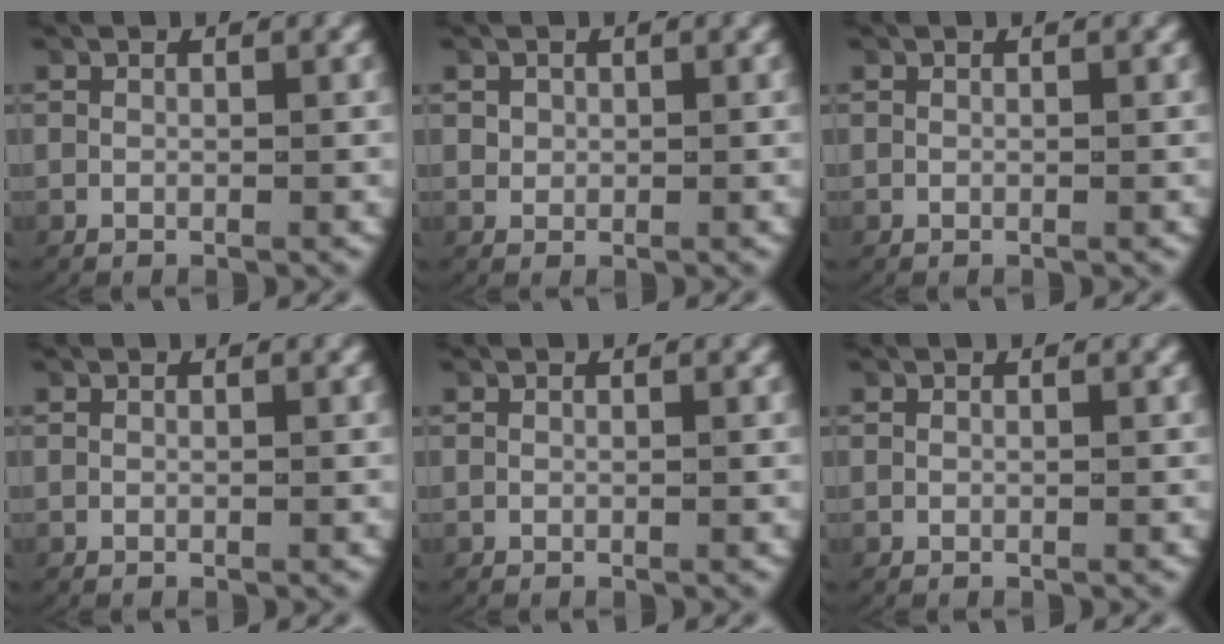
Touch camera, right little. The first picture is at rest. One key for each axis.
{"total": 1.0, "fx": 0.3, "fy": 0.9, "fz": 0.4, "tx": -0.014, "ty": -0.004, "tz": 0.009}
{"total": 0.0}
{"total": 0.0}
{"total": 0.0}
{"total": 0.0}